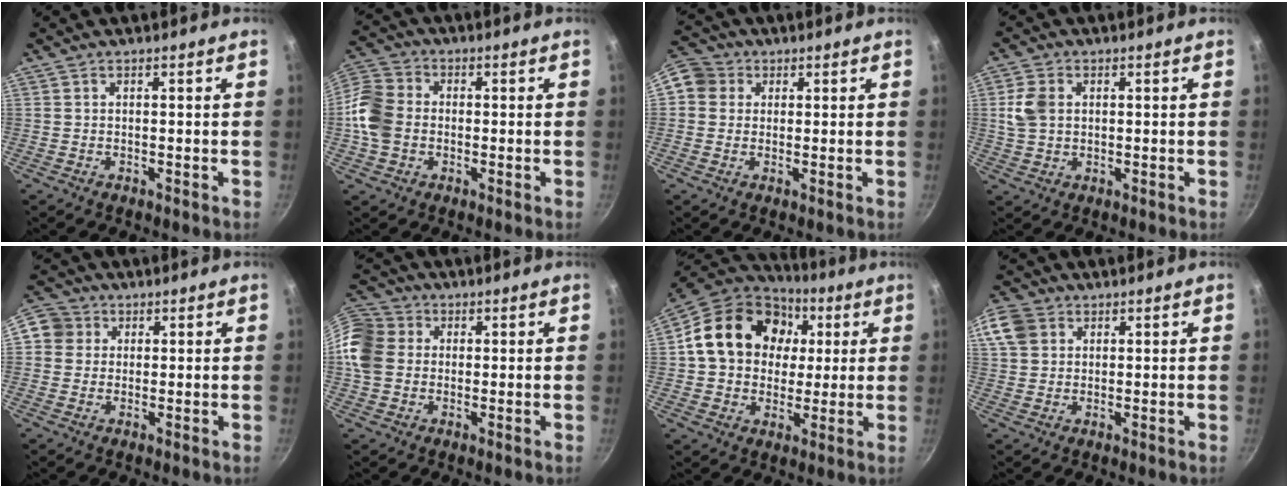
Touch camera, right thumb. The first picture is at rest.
{"total": 11.0, "force": [-1.1, 8.7, 6.5], "torque": [-0.117, 0.019, -0.042]}
{"total": 8.1, "force": [1.6, 7.3, 3.0], "torque": [-0.040, 0.014, 0.015]}
{"total": 5.5, "force": [0.9, 4.1, 3.5], "torque": [-0.063, 0.003, 0.016]}
{"total": 6.8, "force": [1.5, 6.2, 2.2], "torque": [-0.012, 0.009, 0.013]}
{"total": 13.1, "force": [1.3, 11.2, 6.5], "torque": [-0.128, 0.023, 0.010]}
{"total": 21.1, "force": [4.2, 16.9, 11.9], "torque": [-0.188, 0.027, 0.063]}
{"total": 7.8, "force": [3.0, 6.2, 3.7], "torque": [-0.067, 0.002, 0.048]}